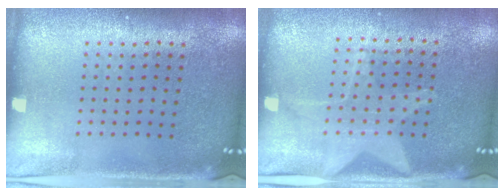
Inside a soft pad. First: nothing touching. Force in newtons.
{"total": 1.6, "press": 1.5, "slide": 0.6}